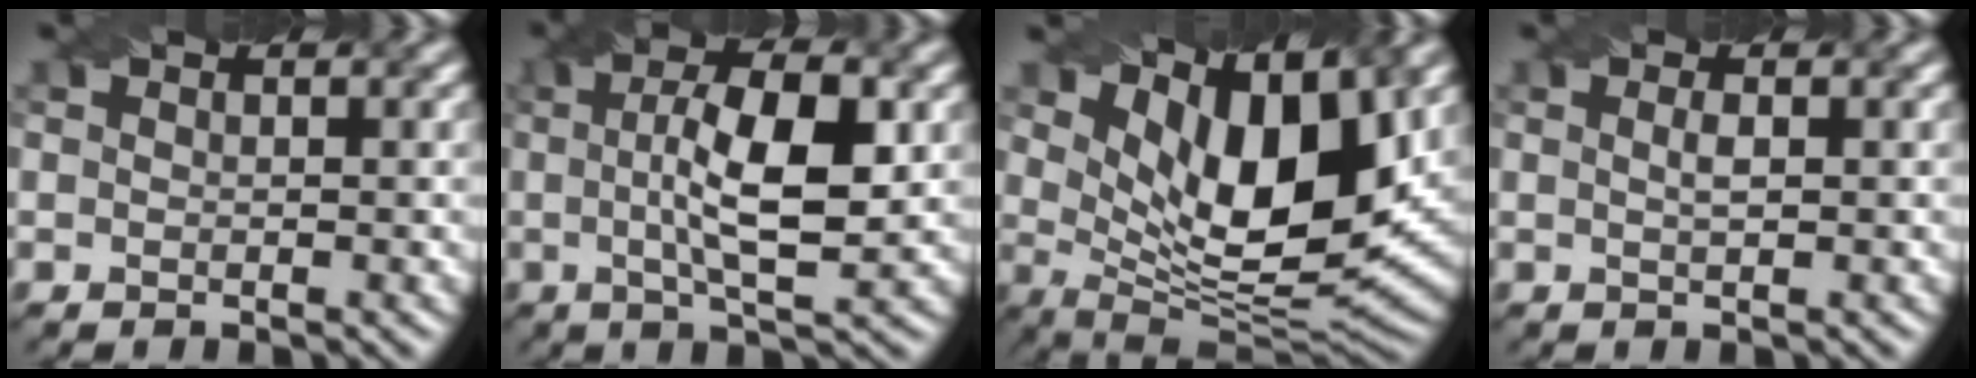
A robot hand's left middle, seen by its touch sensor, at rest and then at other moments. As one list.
[{"total": 7.9, "force": [0.7, 2.3, 7.6], "torque": [-0.122, 0.012, 0.008]}, {"total": 11.4, "force": [4.6, 4.6, 9.4], "torque": [-0.154, -0.007, 0.081]}, {"total": 1.0, "force": [0.1, 0.3, 1.0], "torque": [-0.018, 0.004, 0.002]}]